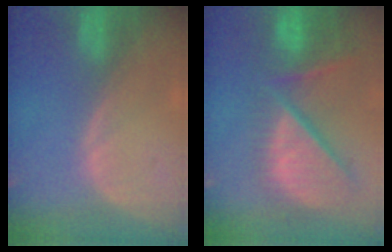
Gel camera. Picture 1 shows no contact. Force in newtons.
{"total": 13.2, "press": 11.0, "slide": 7.3}